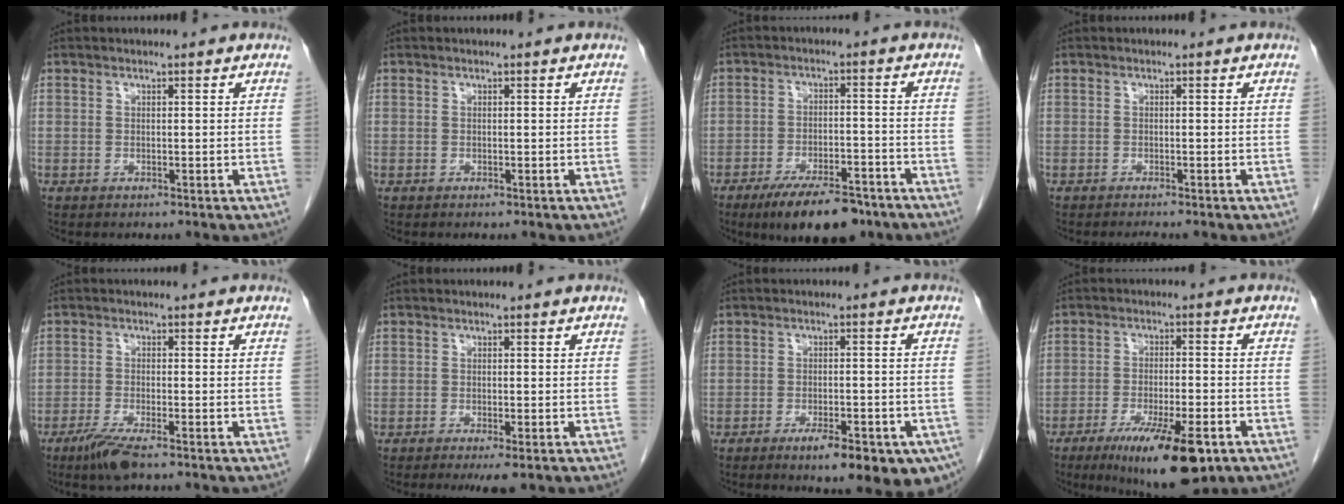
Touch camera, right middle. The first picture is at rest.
{"total": 0.0}
{"total": 11.0, "force": [-8.1, 3.6, 6.5], "torque": [-0.098, -0.007, -0.130]}
{"total": 1.7, "force": [-1.5, -0.1, 0.7], "torque": [-0.011, -0.003, -0.020]}
{"total": 5.0, "force": [-3.5, 0.6, 3.5], "torque": [-0.075, -0.013, -0.065]}
{"total": 3.3, "force": [-2.1, 0.5, 2.5], "torque": [-0.033, -0.009, -0.029]}
{"total": 12.3, "force": [-7.7, 3.7, 8.9], "torque": [-0.067, 0.005, -0.100]}
{"total": 13.3, "force": [-7.7, 2.6, 10.5], "torque": [-0.157, -0.024, -0.117]}